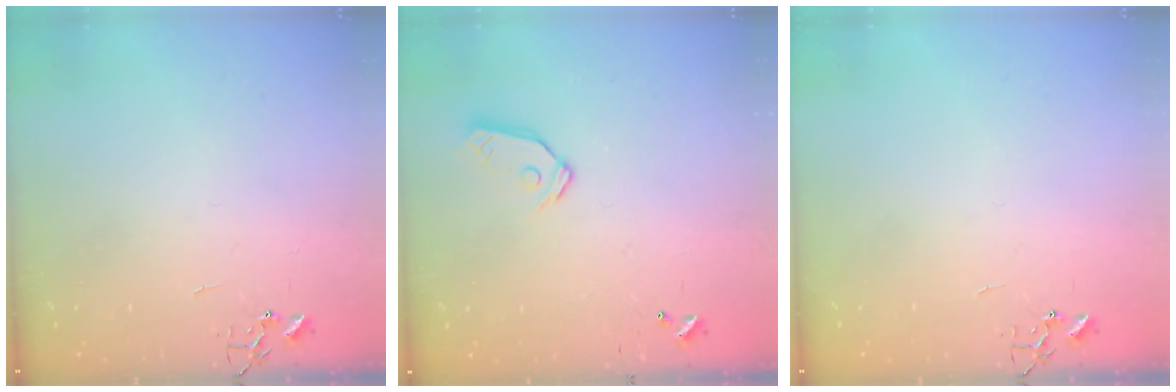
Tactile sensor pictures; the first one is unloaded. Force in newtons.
{"total": 9.2, "press": 9.2, "slide": 1.0}
{"total": 0.0}